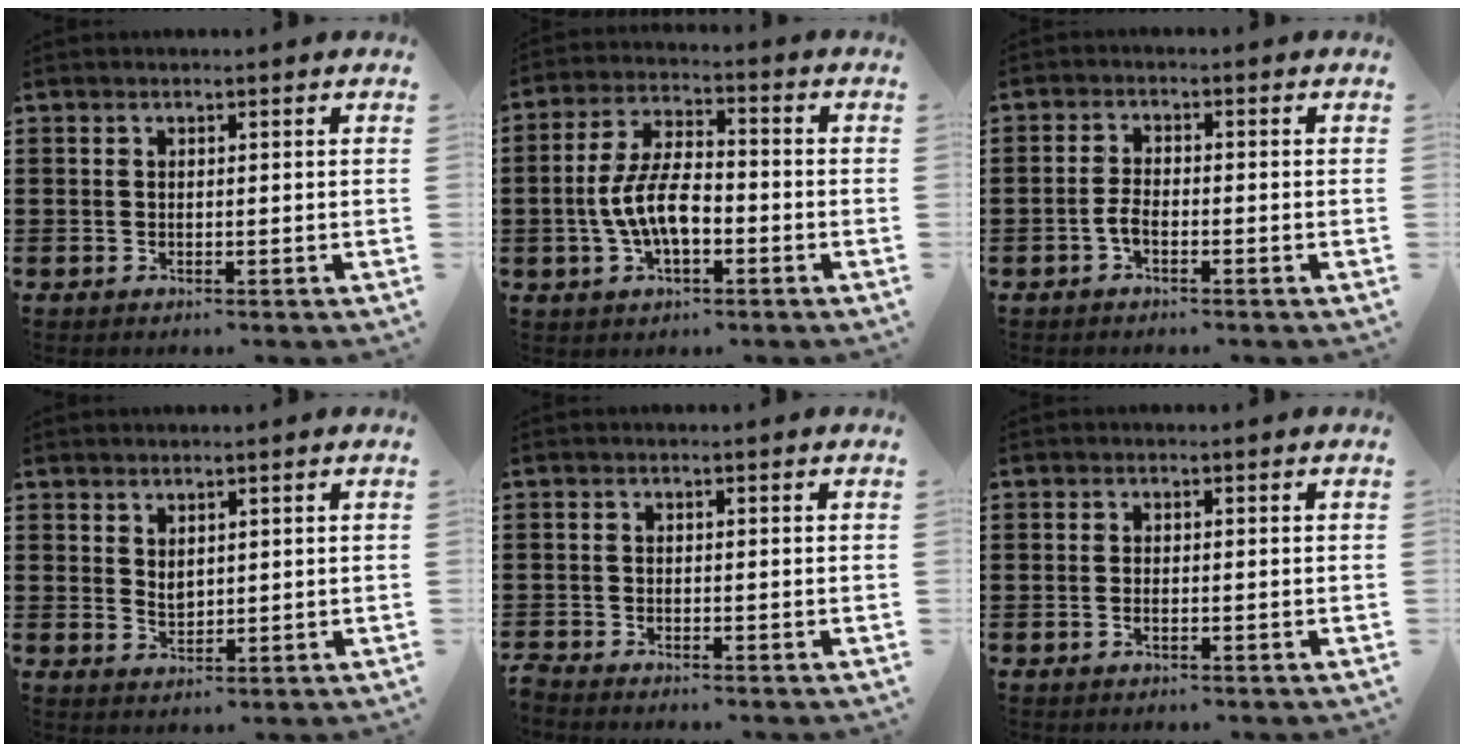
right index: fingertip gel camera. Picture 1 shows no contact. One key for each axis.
{"total": 8.2, "fx": -1.9, "fy": 3.6, "fz": 7.1, "tx": -0.162, "ty": -0.001, "tz": -0.045}
{"total": 2.5, "fx": -1.2, "fy": 0.9, "fz": 2.0, "tx": -0.052, "ty": -0.001, "tz": -0.028}
{"total": 1.9, "fx": 1.4, "fy": 1.1, "fz": 0.8, "tx": -0.017, "ty": 0.004, "tz": 0.026}
{"total": 1.3, "fx": -1.3, "fy": 0.0, "fz": 0.0, "tx": -0.003, "ty": 0.002, "tz": -0.027}
{"total": 0.8, "fx": -0.3, "fy": 0.3, "fz": 0.7, "tx": -0.014, "ty": -0.005, "tz": -0.003}